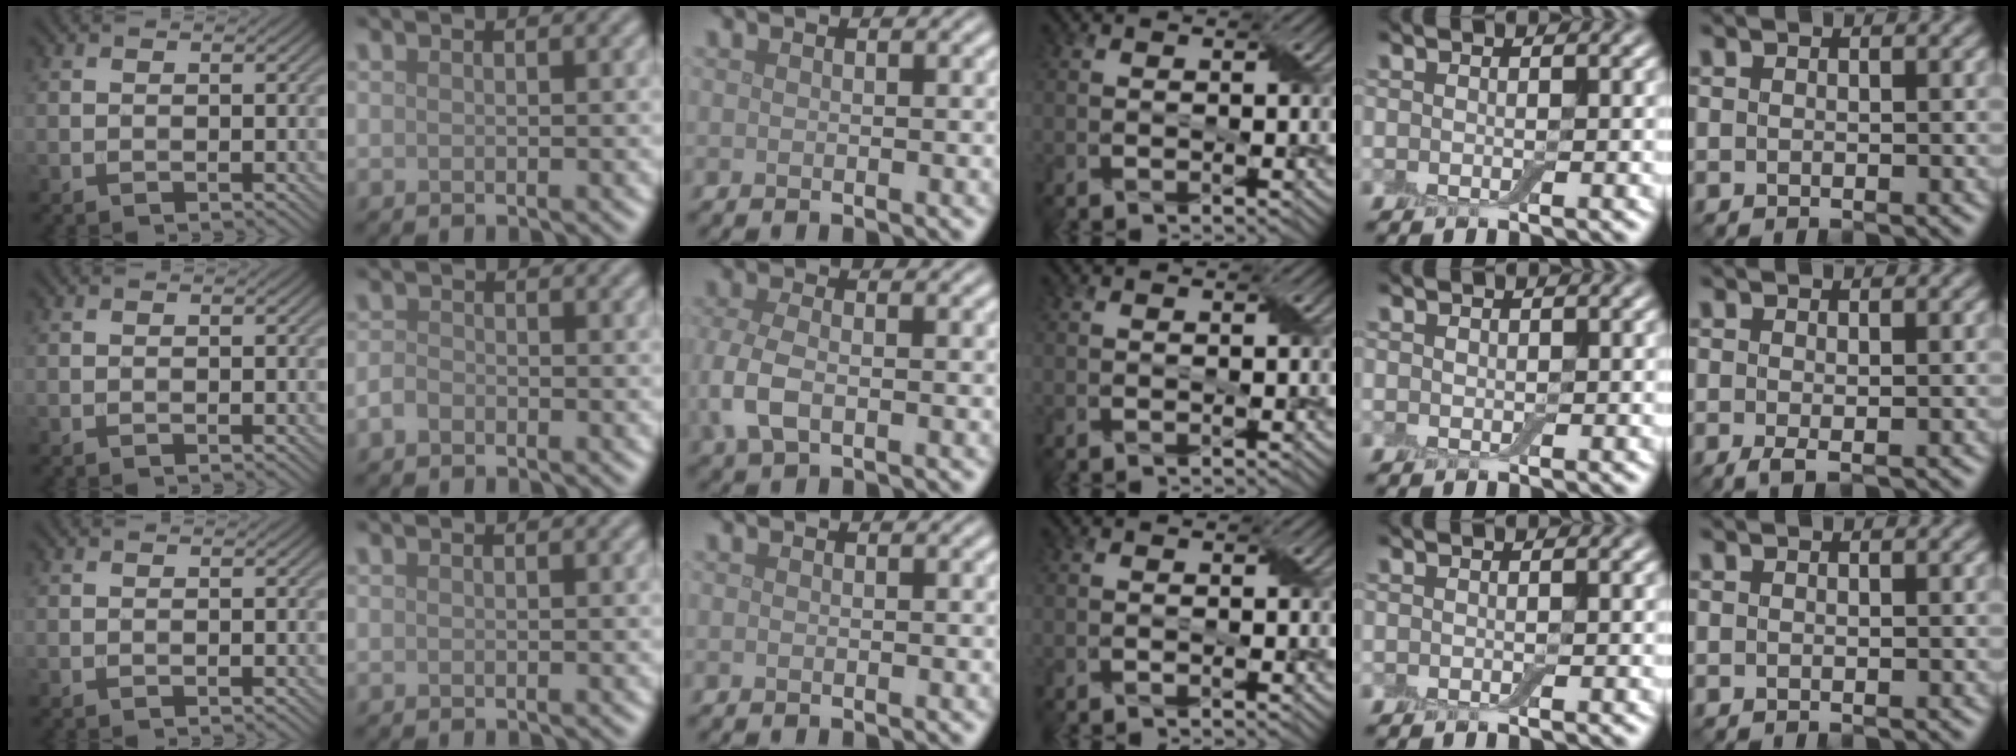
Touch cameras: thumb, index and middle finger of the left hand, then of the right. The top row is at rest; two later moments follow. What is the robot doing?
{"motion": "fold", "object": "cloth"}